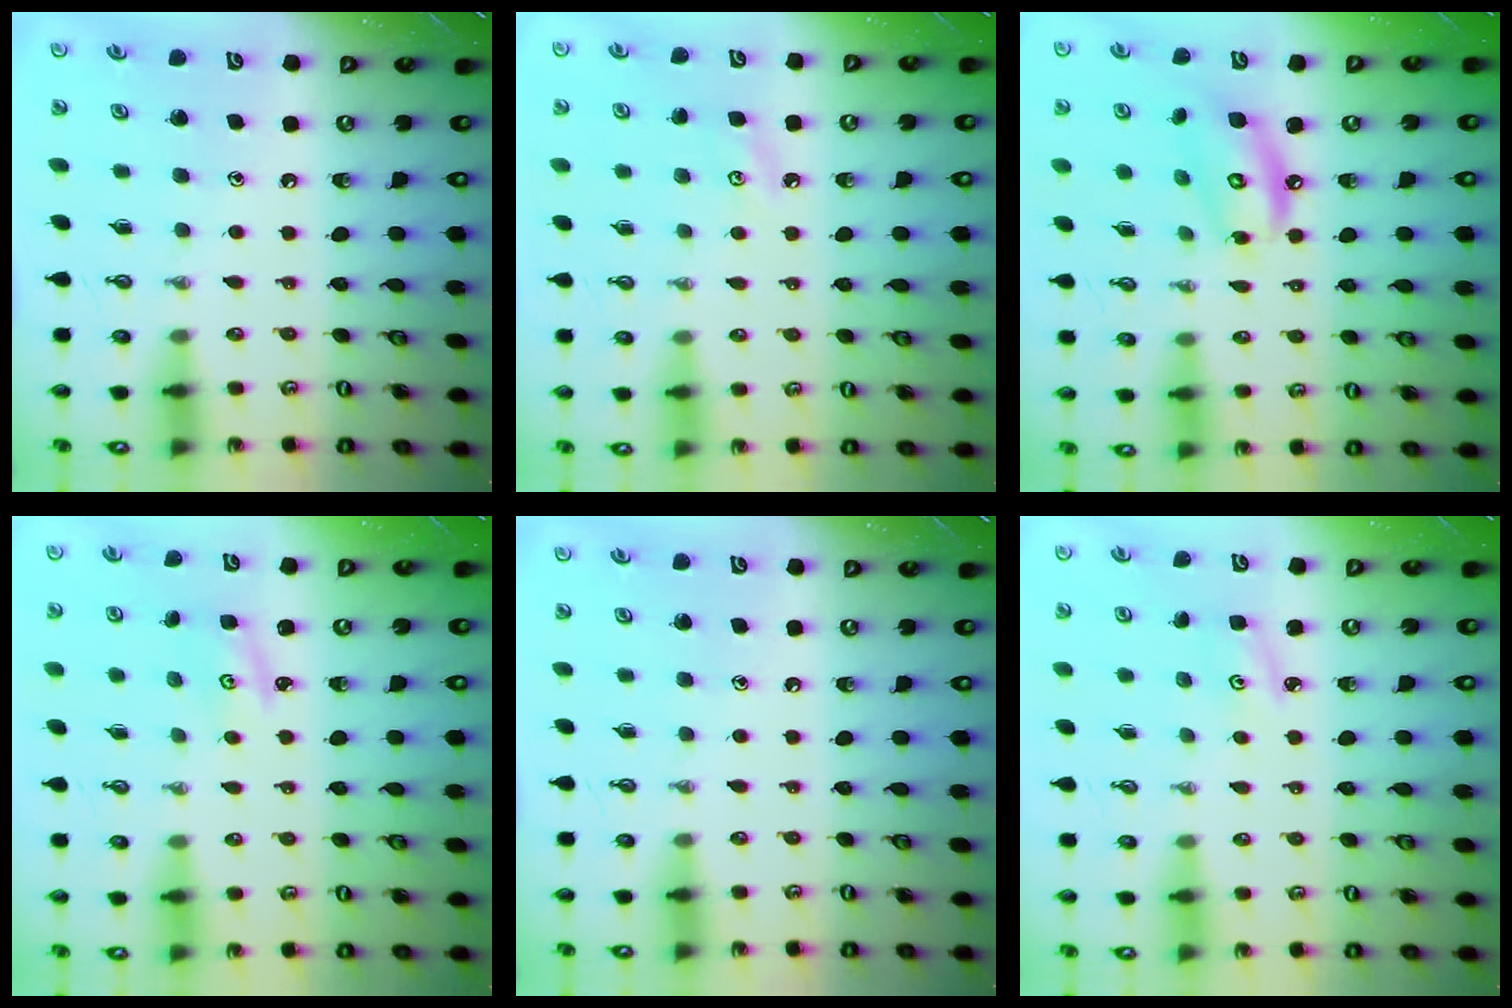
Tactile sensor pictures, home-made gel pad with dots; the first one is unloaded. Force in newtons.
{"total": 4.0, "press": 3.9, "slide": 0.6}
{"total": 9.9, "press": 9.8, "slide": 0.8}
{"total": 2.3, "press": 2.3, "slide": 0.3}
{"total": 0.0}
{"total": 3.0, "press": 3.0, "slide": 0.4}